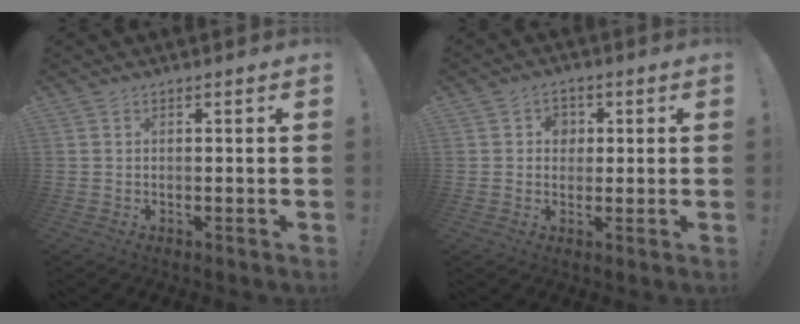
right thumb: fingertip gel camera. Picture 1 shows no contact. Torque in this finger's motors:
{"motor_torque": [0.53, 0.70, 0.16, -0.17, 0.00]}